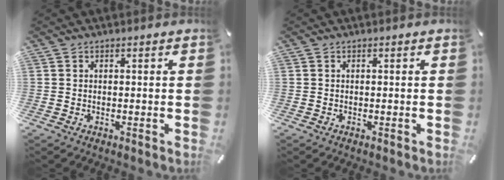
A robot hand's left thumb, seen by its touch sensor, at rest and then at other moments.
{"total": 0.0}